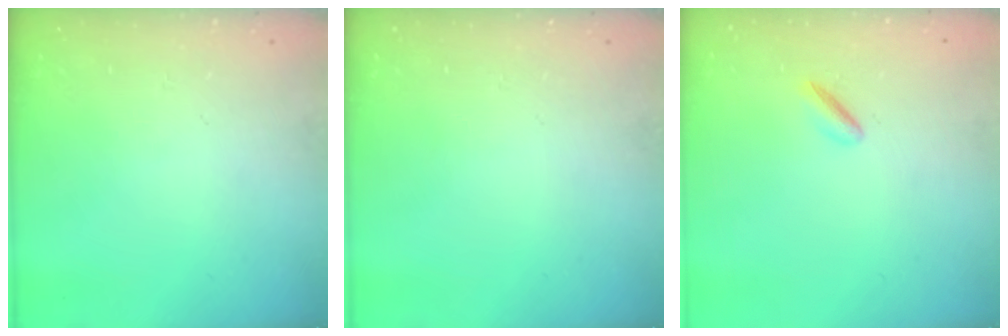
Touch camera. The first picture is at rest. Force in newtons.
{"total": 0.0}
{"total": 3.0, "press": 2.8, "slide": 0.9}